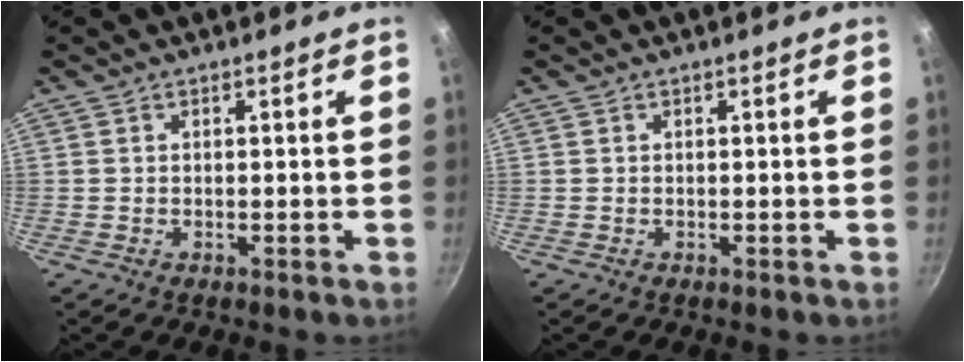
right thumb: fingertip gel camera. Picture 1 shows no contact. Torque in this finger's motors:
{"motor_torque": [0.00, 0.00, -0.05, 0.06, 0.00]}